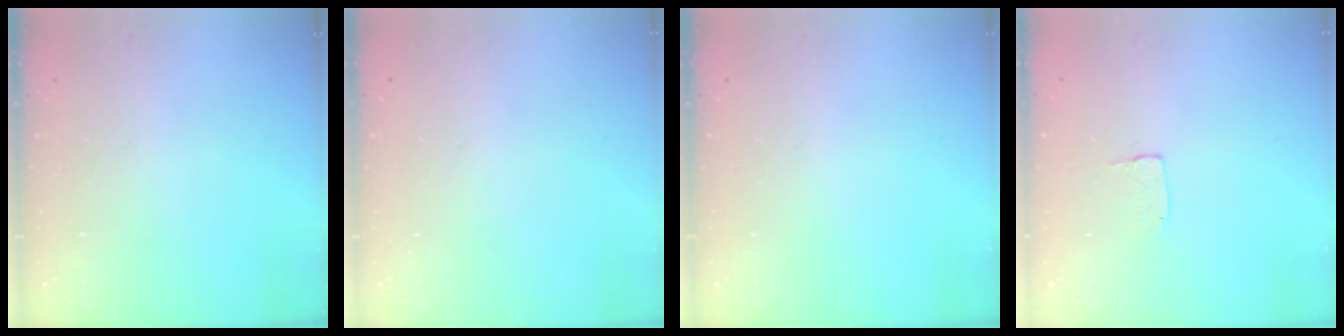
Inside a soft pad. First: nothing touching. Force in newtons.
{"total": 0.0}
{"total": 0.0}
{"total": 3.7, "press": 3.7, "slide": 0.2}